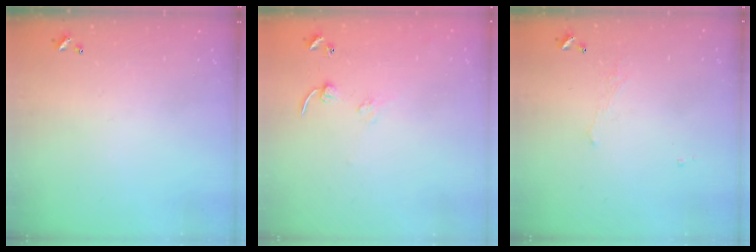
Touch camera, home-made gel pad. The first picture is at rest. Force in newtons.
{"total": 5.2, "press": 5.1, "slide": 0.6}
{"total": 1.1, "press": 0.8, "slide": 0.7}